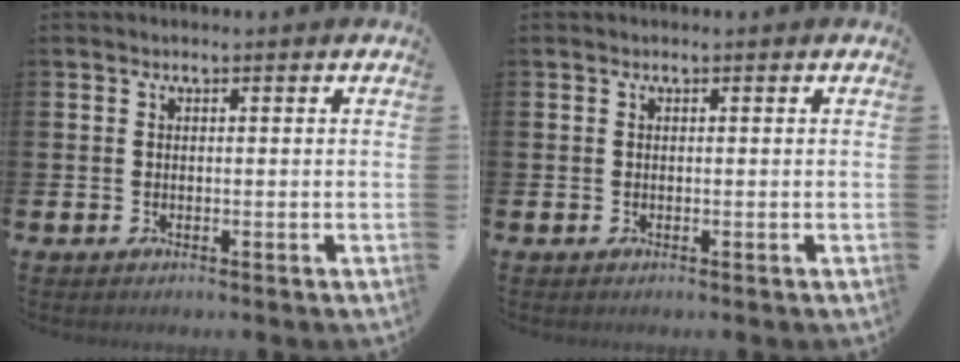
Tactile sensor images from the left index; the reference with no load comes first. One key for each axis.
{"total": 0.0}